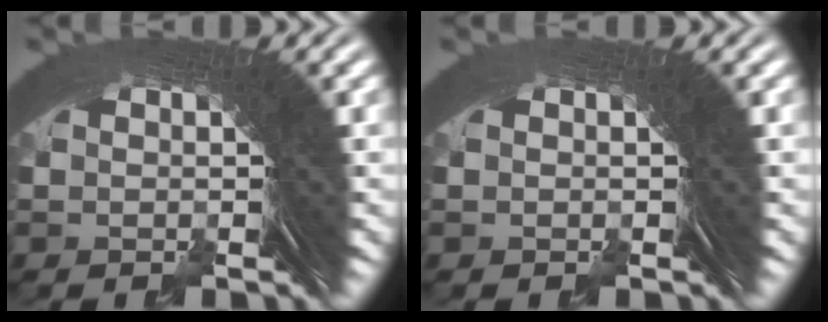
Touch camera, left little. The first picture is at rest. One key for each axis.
{"total": 0.0}